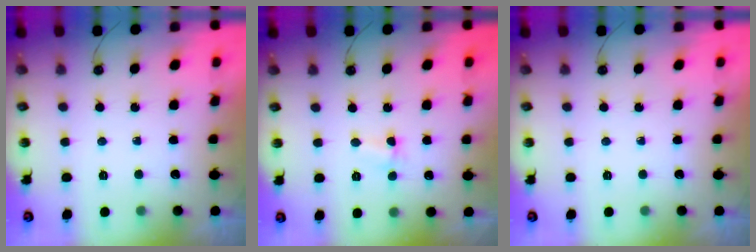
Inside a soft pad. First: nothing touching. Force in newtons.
{"total": 2.6, "press": 2.5, "slide": 0.5}
{"total": 0.0}